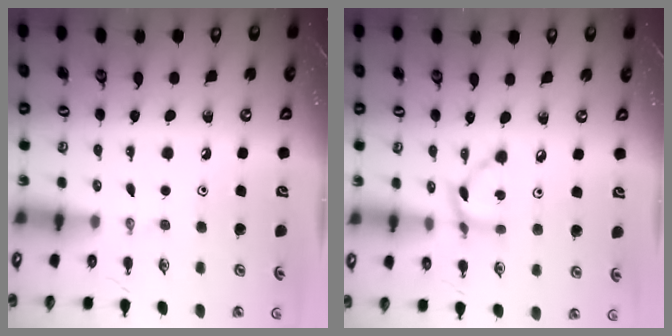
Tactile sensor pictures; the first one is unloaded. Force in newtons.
{"total": 5.2, "press": 5.2, "slide": 0.3}